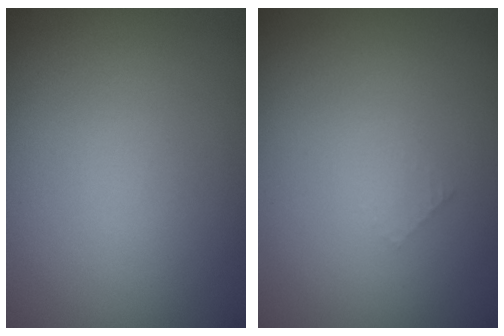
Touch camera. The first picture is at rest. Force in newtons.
{"total": 0.5, "press": 0.5, "slide": 0.1}